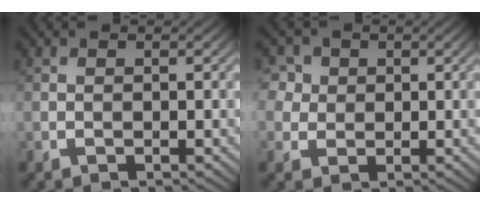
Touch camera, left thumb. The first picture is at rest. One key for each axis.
{"total": 4.4, "fx": 2.3, "fy": 3.6, "fz": 0.9, "tx": -0.045, "ty": 0.006, "tz": 0.035}